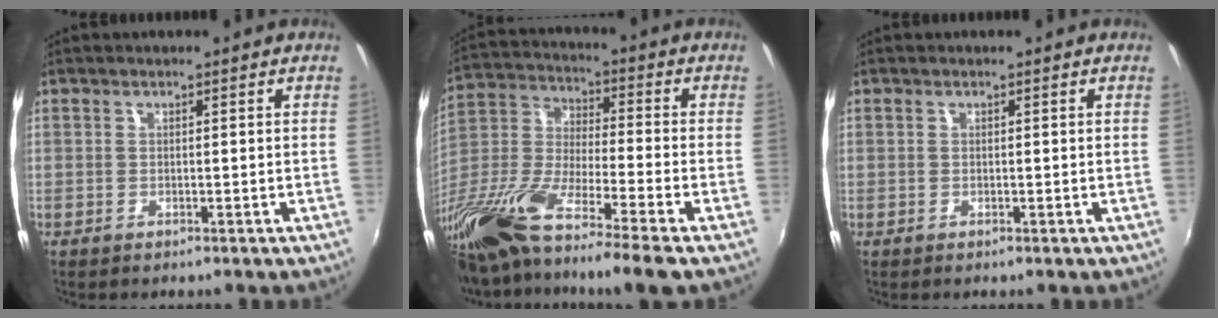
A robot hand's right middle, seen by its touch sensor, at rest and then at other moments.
{"total": 22.4, "force": [-15.7, 1.9, 15.9], "torque": [-0.287, -0.058, -0.290]}
{"total": 0.6, "force": [-0.1, 0.6, -0.1], "torque": [0.002, 0.000, -0.002]}